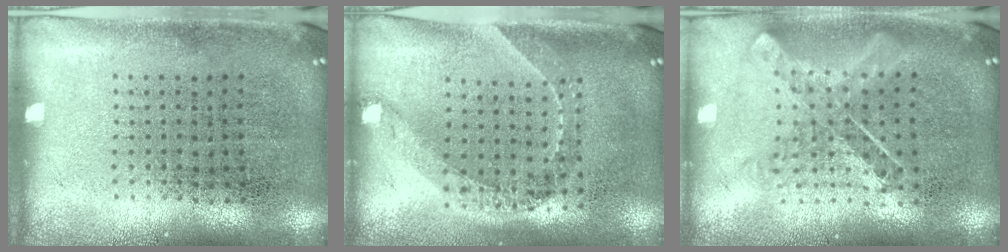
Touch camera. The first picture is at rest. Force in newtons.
{"total": 1.6, "press": 1.3, "slide": 0.9}
{"total": 0.9, "press": 0.9, "slide": 0.2}